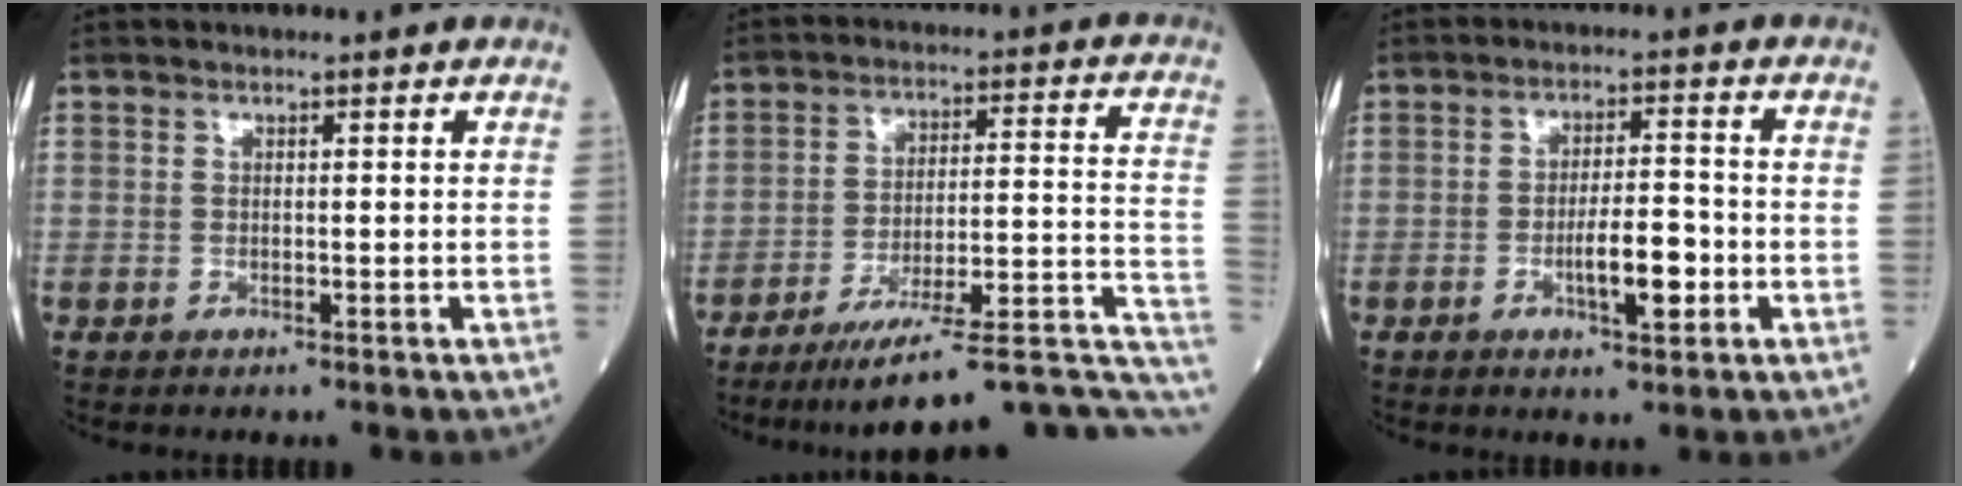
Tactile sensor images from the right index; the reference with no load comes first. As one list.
[{"total": 22.2, "force": [-17.8, 2.2, 13.1], "torque": [-0.104, 0.028, -0.250]}, {"total": 6.1, "force": [-2.0, 1.3, 5.6], "torque": [-0.092, 0.002, -0.032]}]